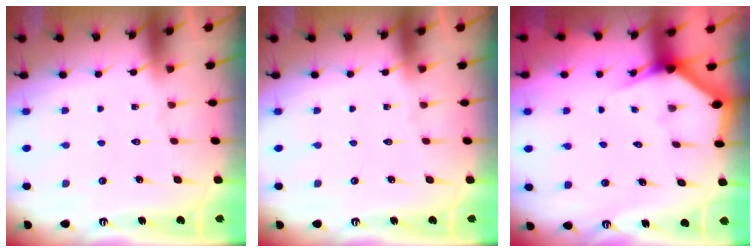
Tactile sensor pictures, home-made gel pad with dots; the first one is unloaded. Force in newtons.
{"total": 0.0}
{"total": 2.6, "press": 2.6, "slide": 0.1}